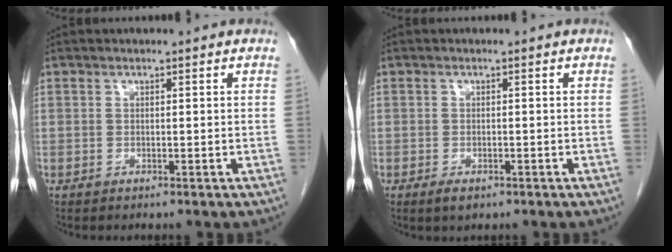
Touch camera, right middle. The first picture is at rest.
{"total": 1.8, "force": [-1.1, 0.8, 1.2], "torque": [-0.024, -0.001, -0.014]}